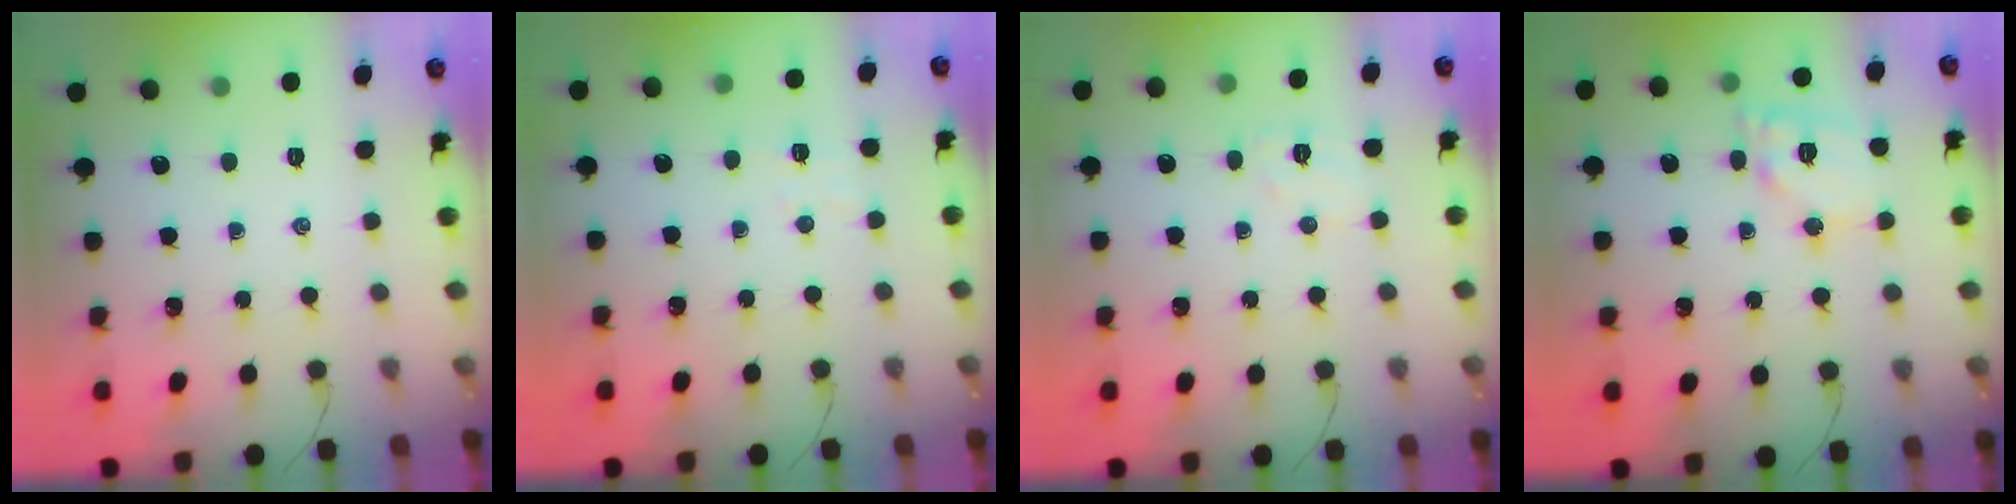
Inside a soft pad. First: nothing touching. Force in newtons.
{"total": 3.8, "press": 3.7, "slide": 0.5}
{"total": 5.0, "press": 4.9, "slide": 1.0}
{"total": 11.8, "press": 11.7, "slide": 1.5}